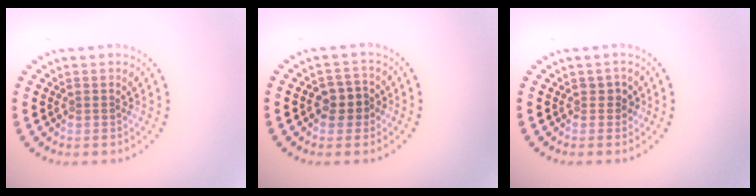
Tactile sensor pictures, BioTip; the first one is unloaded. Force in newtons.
{"total": 2.4, "press": 2.3, "slide": 0.7}
{"total": 1.0, "press": 0.9, "slide": 0.4}